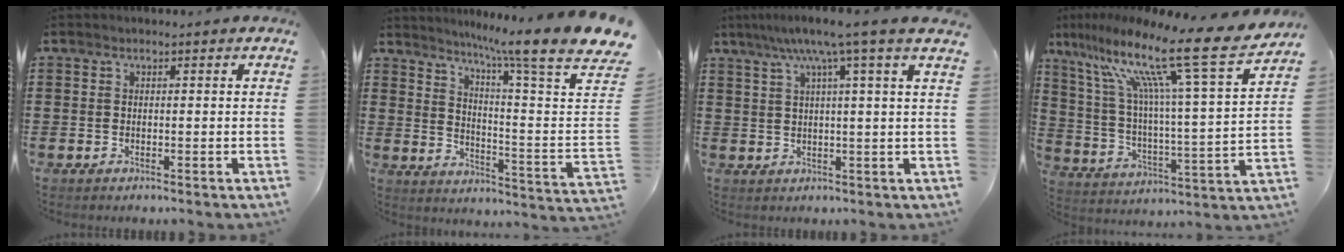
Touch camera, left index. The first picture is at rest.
{"total": 9.2, "force": [7.1, -1.6, 5.7], "torque": [-0.122, -0.068, 0.107]}
{"total": 6.9, "force": [4.1, -0.7, 5.5], "torque": [-0.120, -0.003, 0.065]}
{"total": 16.0, "force": [11.8, 1.0, 10.7], "torque": [-0.207, -0.088, 0.180]}